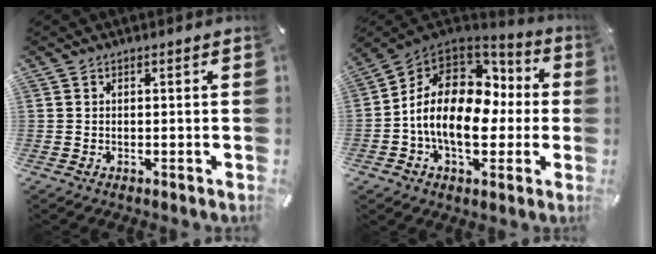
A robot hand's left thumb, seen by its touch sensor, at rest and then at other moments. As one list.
[{"total": 18.1, "force": [-1.8, 12.6, 12.9], "torque": [-0.231, 0.008, -0.029]}]